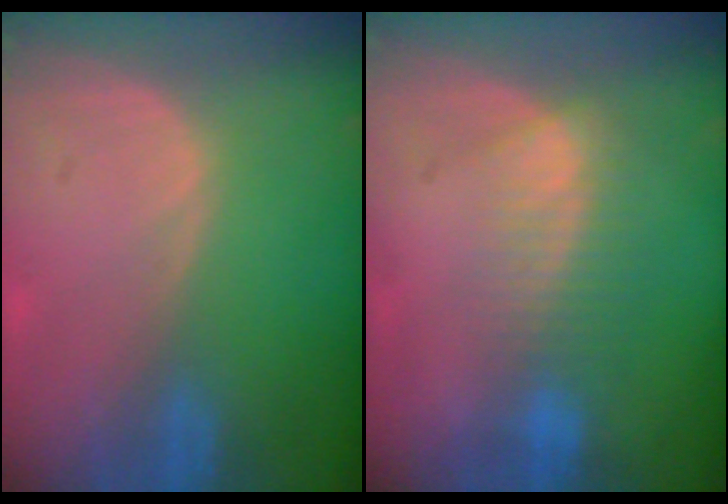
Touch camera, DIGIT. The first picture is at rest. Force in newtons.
{"total": 7.4, "press": 6.3, "slide": 3.8}